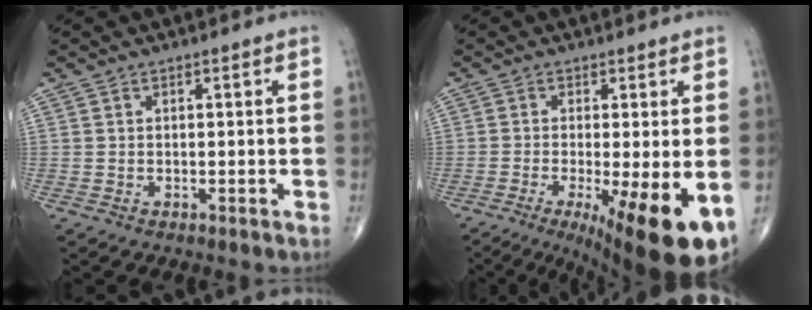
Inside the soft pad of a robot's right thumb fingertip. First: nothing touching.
{"total": 14.1, "force": [-5.0, 2.9, 12.8], "torque": [-0.163, -0.023, -0.067]}